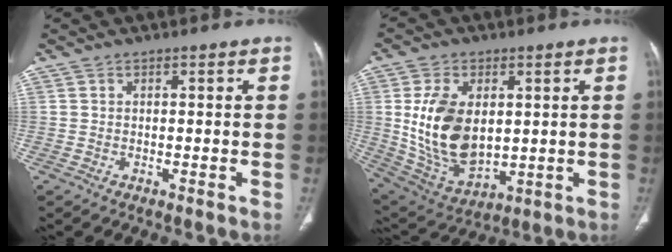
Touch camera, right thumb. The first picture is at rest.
{"total": 16.4, "force": [1.8, 10.1, 12.7], "torque": [-0.217, -0.016, 0.053]}